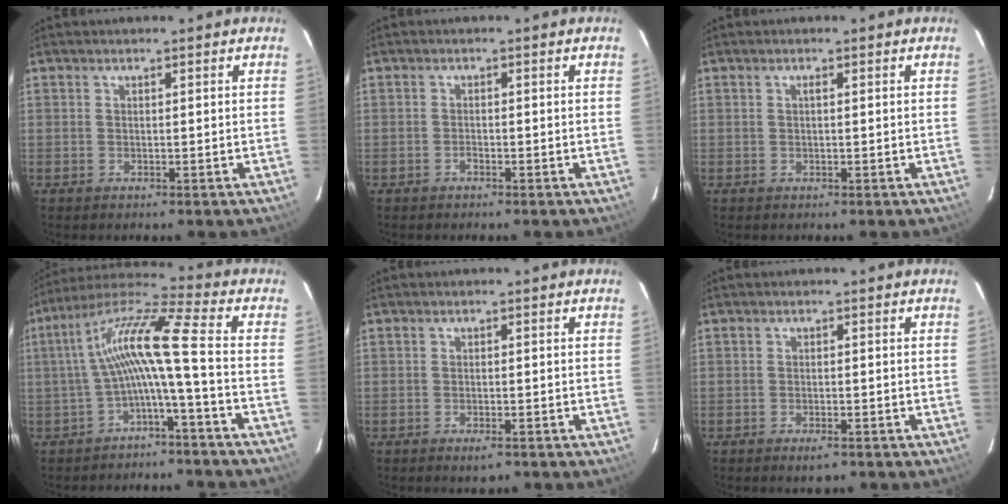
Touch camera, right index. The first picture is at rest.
{"total": 0.8, "force": [-0.7, 0.3, 0.2], "torque": [-0.004, 0.003, -0.014]}
{"total": 0.5, "force": [0.0, 0.0, 0.5], "torque": [-0.008, 0.004, -0.002]}
{"total": 11.2, "force": [-2.6, -0.5, 10.9], "torque": [-0.215, 0.017, -0.051]}
{"total": 2.3, "force": [-1.6, 0.8, 1.4], "torque": [-0.032, -0.003, -0.027]}
{"total": 2.3, "force": [-1.6, 0.8, 1.4], "torque": [-0.032, -0.002, -0.029]}